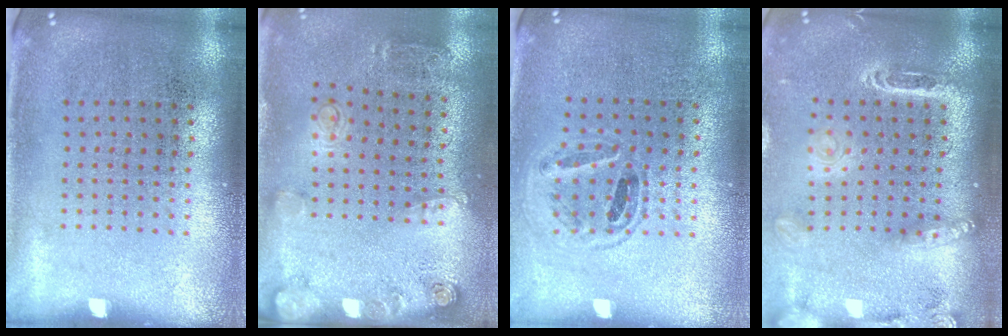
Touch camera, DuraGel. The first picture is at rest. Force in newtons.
{"total": 2.1, "press": 1.3, "slide": 1.6}
{"total": 0.9, "press": 0.9, "slide": 0.2}
{"total": 2.4, "press": 1.9, "slide": 1.5}